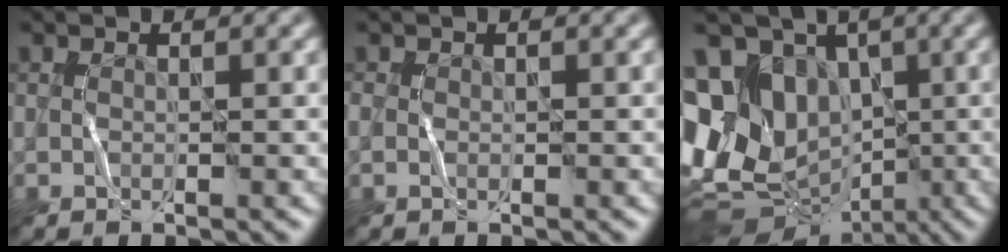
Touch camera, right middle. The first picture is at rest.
{"total": 0.0}
{"total": 11.4, "force": [0.9, 9.7, 5.8], "torque": [-0.117, 0.008, 0.021]}